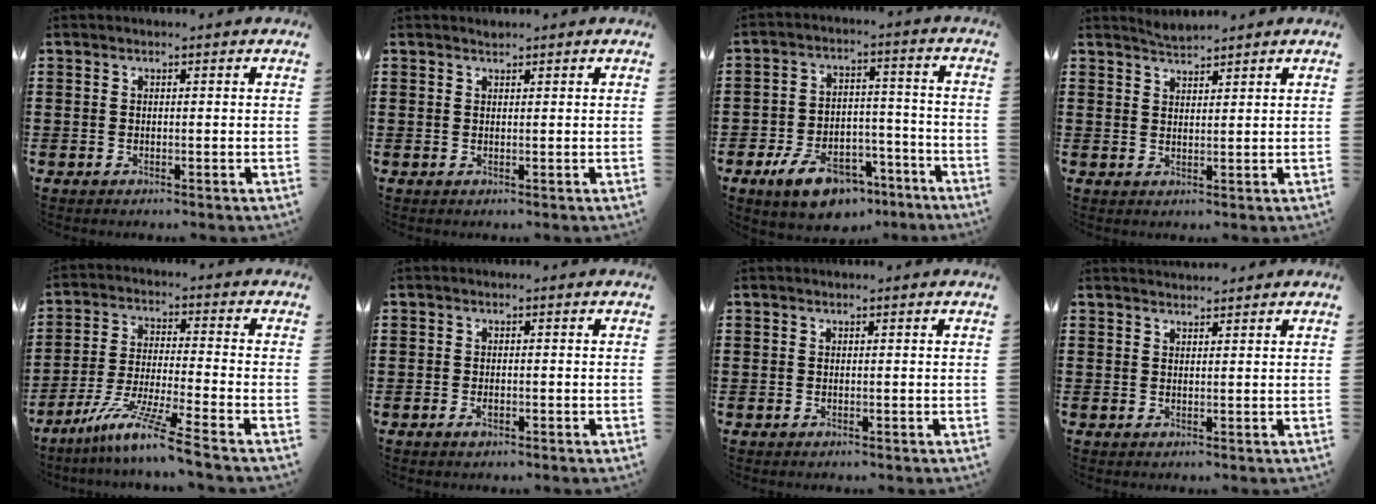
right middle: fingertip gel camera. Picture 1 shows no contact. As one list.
[{"total": 0.6, "force": [0.6, 0.2, 0.0], "torque": [0.000, -0.001, 0.011]}, {"total": 9.1, "force": [-6.5, 4.4, 4.8], "torque": [-0.090, 0.026, -0.120]}, {"total": 1.9, "force": [1.9, 0.0, -0.1], "torque": [-0.003, 0.003, 0.038]}, {"total": 9.0, "force": [-7.0, -0.5, 5.6], "torque": [-0.116, -0.014, -0.140]}, {"total": 1.1, "force": [-0.5, 0.5, 0.9], "torque": [-0.018, -0.003, -0.009]}, {"total": 0.0}, {"total": 1.3, "force": [1.3, 0.1, 0.0], "torque": [-0.003, 0.000, 0.025]}]